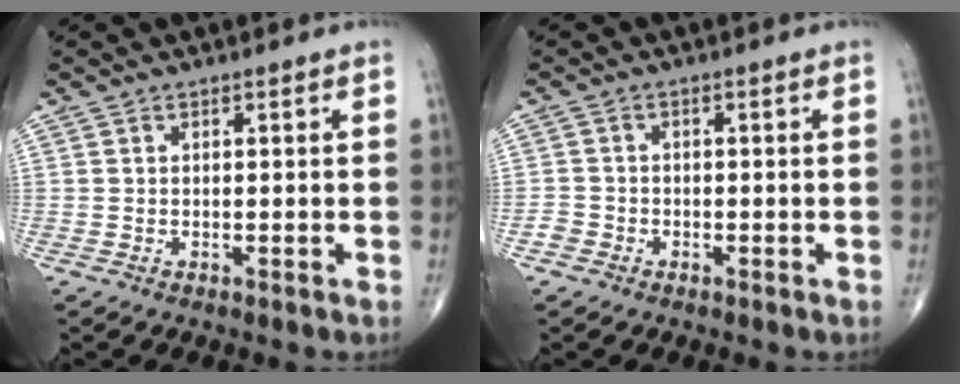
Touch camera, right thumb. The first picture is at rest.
{"total": 2.0, "force": [-1.2, 1.6, 0.2], "torque": [-0.001, 0.010, -0.028]}